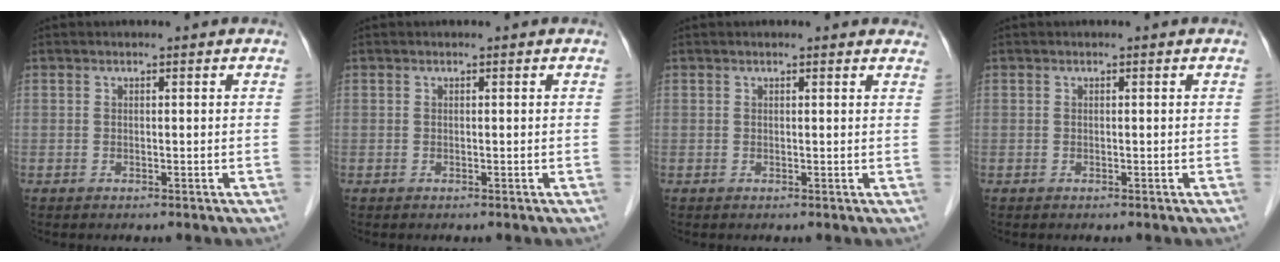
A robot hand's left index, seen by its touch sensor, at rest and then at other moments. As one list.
[{"total": 0.0}, {"total": 3.7, "force": [3.3, 1.0, 1.2], "torque": [-0.012, 0.014, 0.026]}, {"total": 0.0}]